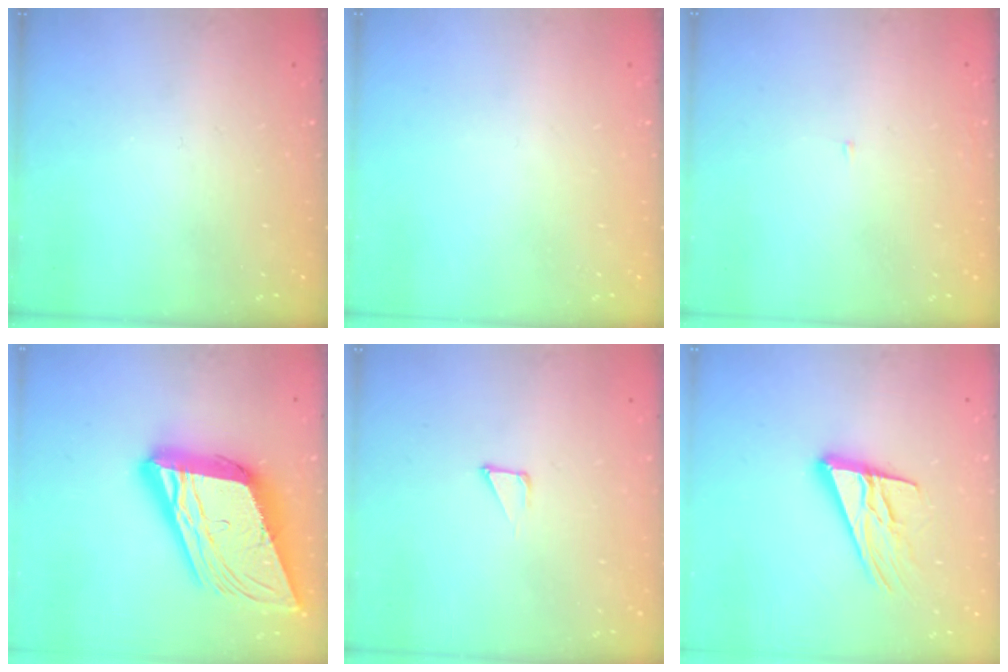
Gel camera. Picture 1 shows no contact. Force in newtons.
{"total": 0.0}
{"total": 2.1, "press": 2.1, "slide": 0.2}
{"total": 27.2, "press": 26.9, "slide": 4.5}
{"total": 2.9, "press": 2.9, "slide": 0.3}
{"total": 14.9, "press": 14.6, "slide": 2.9}